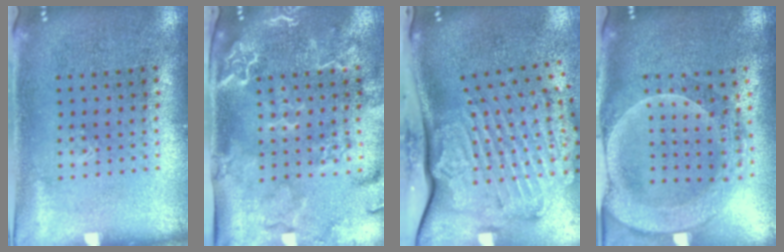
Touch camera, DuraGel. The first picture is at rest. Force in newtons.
{"total": 2.8, "press": 2.5, "slide": 1.4}
{"total": 3.5, "press": 2.5, "slide": 2.5}
{"total": 2.4, "press": 2.2, "slide": 1.1}